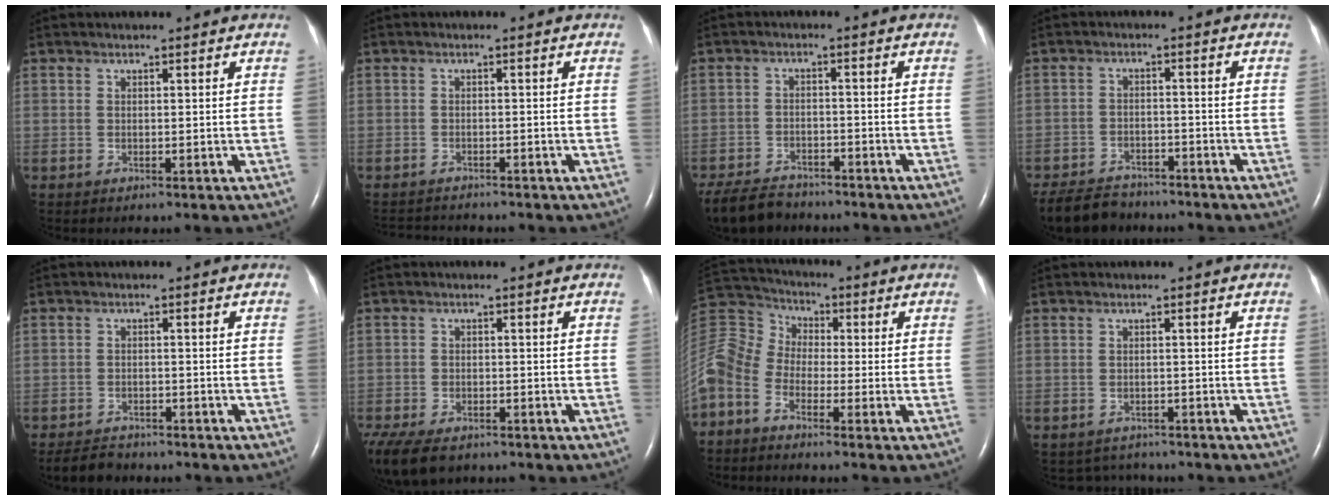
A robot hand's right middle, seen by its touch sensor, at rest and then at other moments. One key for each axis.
{"total": 4.0, "fx": -3.9, "fy": 0.3, "fz": 0.6, "tx": -0.007, "ty": -0.011, "tz": -0.061}
{"total": 8.2, "fx": -7.2, "fy": 3.1, "fz": 2.3, "tx": -0.044, "ty": -0.015, "tz": -0.120}
{"total": 8.9, "fx": -7.7, "fy": 3.7, "fz": 2.2, "tx": -0.043, "ty": -0.009, "tz": -0.122}
{"total": 4.0, "fx": -3.7, "fy": 1.4, "fz": 0.6, "tx": -0.017, "ty": -0.007, "tz": -0.062}
{"total": 13.1, "fx": -9.0, "fy": 6.8, "fz": 6.6, "tx": -0.172, "ty": -0.024, "tz": -0.134}
{"total": 10.6, "fx": -5.2, "fy": 7.7, "fz": 5.1, "tx": -0.146, "ty": 0.040, "tz": -0.115}
{"total": 3.3, "fx": -3.0, "fy": 1.2, "fz": -0.7, "tx": 0.005, "ty": 0.005, "tz": -0.044}